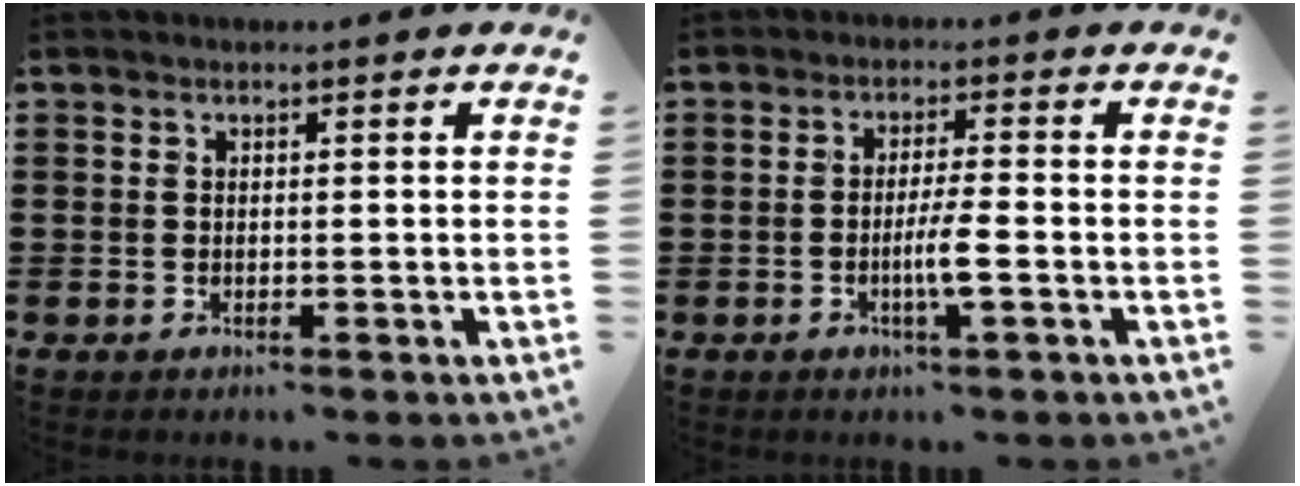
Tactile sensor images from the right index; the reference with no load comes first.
{"total": 4.2, "force": [-1.4, 0.2, 4.0], "torque": [-0.077, -0.008, -0.028]}